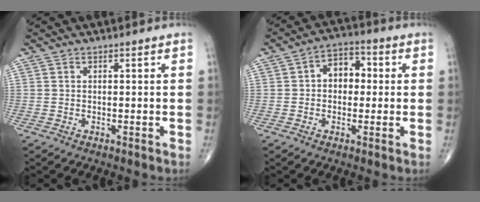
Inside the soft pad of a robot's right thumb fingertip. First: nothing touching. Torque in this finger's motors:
{"motor_torque": [-0.34, 0.15, 0.50, 0.10, 0.03]}